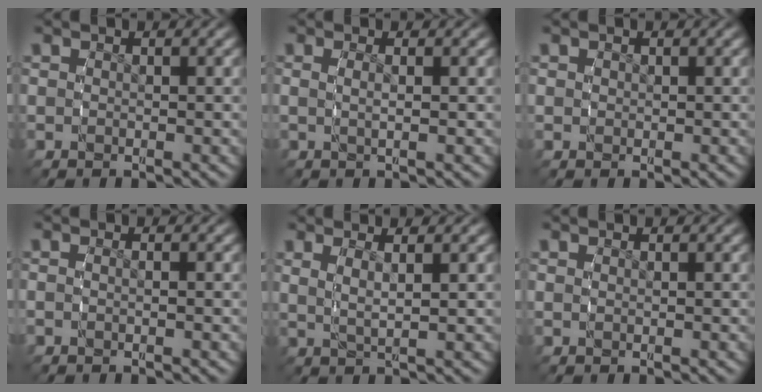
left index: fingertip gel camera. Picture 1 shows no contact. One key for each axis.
{"total": 1.3, "fx": 0.2, "fy": 0.0, "fz": 1.3, "tx": -0.029, "ty": -0.006, "tz": 0.007}
{"total": 0.6, "fx": 0.3, "fy": 0.5, "fz": 0.2, "tx": -0.012, "ty": -0.005, "tz": 0.011}
{"total": 1.4, "fx": -0.7, "fy": 0.7, "fz": 0.9, "tx": -0.030, "ty": -0.001, "tz": -0.014}
{"total": 2.9, "fx": 1.1, "fy": 0.5, "fz": 2.6, "tx": -0.050, "ty": -0.004, "tz": 0.026}
{"total": 0.0}